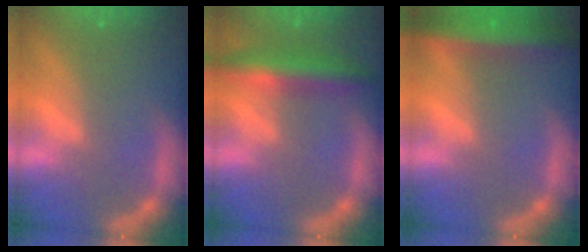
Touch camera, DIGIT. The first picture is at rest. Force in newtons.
{"total": 5.5}
{"total": 7.0}